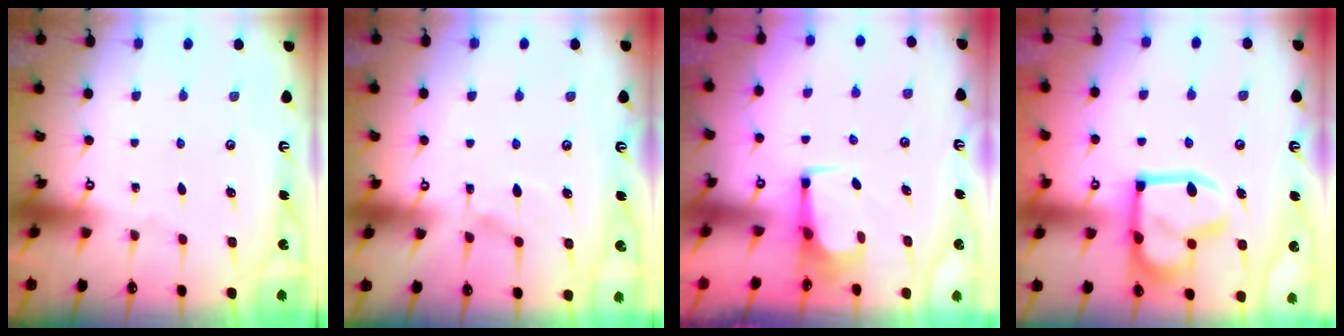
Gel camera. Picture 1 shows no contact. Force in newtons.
{"total": 5.7, "press": 5.7, "slide": 0.5}
{"total": 2.3, "press": 2.3, "slide": 0.4}
{"total": 11.6, "press": 11.5, "slide": 1.5}